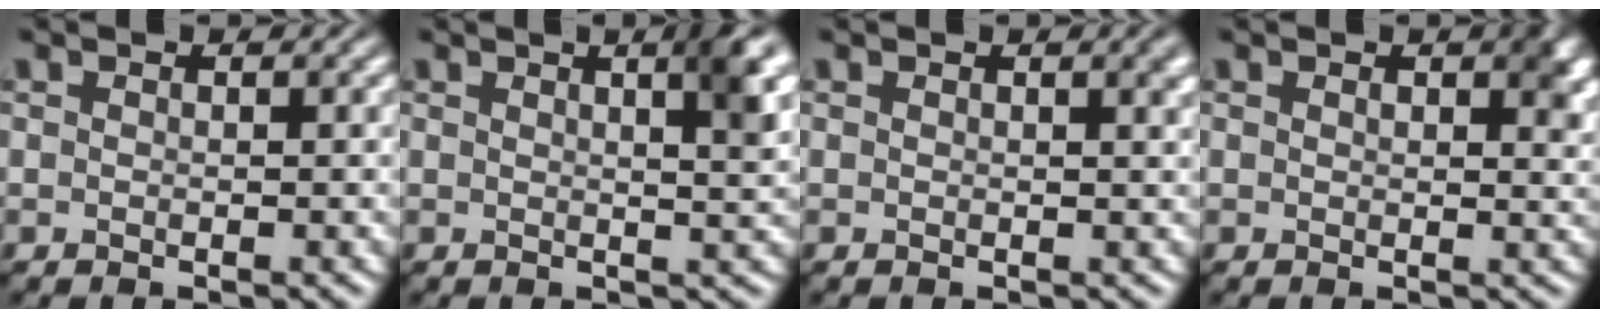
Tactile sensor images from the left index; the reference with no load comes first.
{"total": 4.4, "force": [1.8, 1.1, 3.8], "torque": [-0.038, 0.010, 0.020]}
{"total": 1.5, "force": [0.8, 0.5, 1.2], "torque": [-0.008, 0.005, 0.009]}
{"total": 2.4, "force": [1.0, 1.1, 1.9], "torque": [-0.019, 0.000, 0.016]}